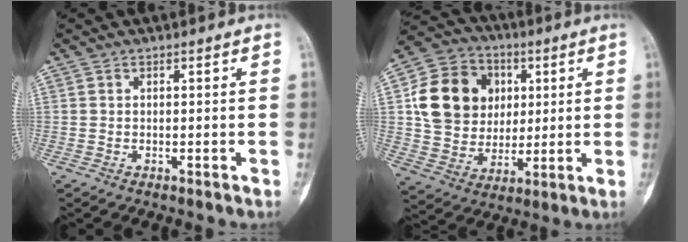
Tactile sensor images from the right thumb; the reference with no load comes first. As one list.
[{"total": 17.0, "force": [3.6, 14.3, 8.5], "torque": [-0.126, 0.005, 0.067]}]